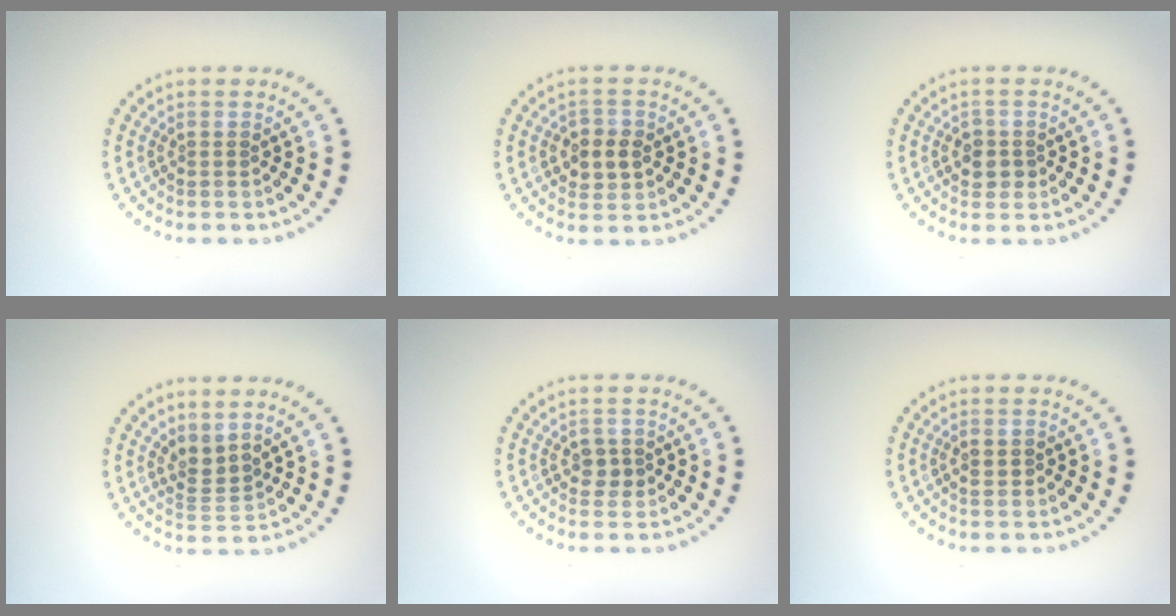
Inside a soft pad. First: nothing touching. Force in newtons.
{"total": 2.7, "press": 2.6, "slide": 0.5}
{"total": 1.8, "press": 1.7, "slide": 0.5}
{"total": 2.3, "press": 1.5, "slide": 1.7}
{"total": 1.5, "press": 1.5, "slide": 0.3}
{"total": 0.8, "press": 0.8, "slide": 0.2}